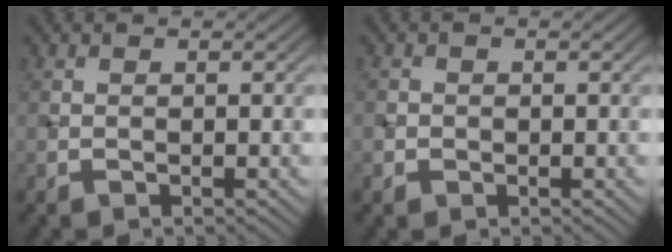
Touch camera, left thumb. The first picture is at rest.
{"total": 1.0, "force": [-0.2, 1.0, 0.0], "torque": [0.005, -0.003, -0.005]}